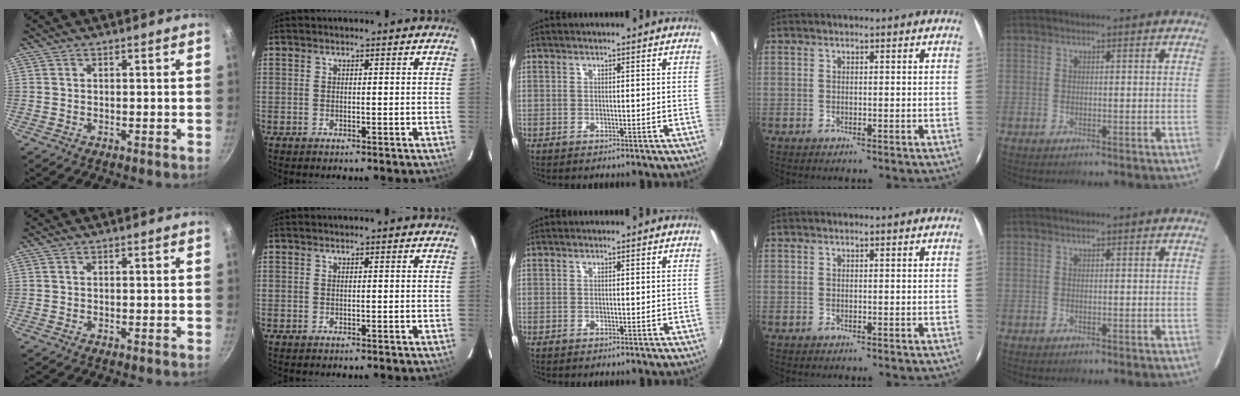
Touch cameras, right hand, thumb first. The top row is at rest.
{}